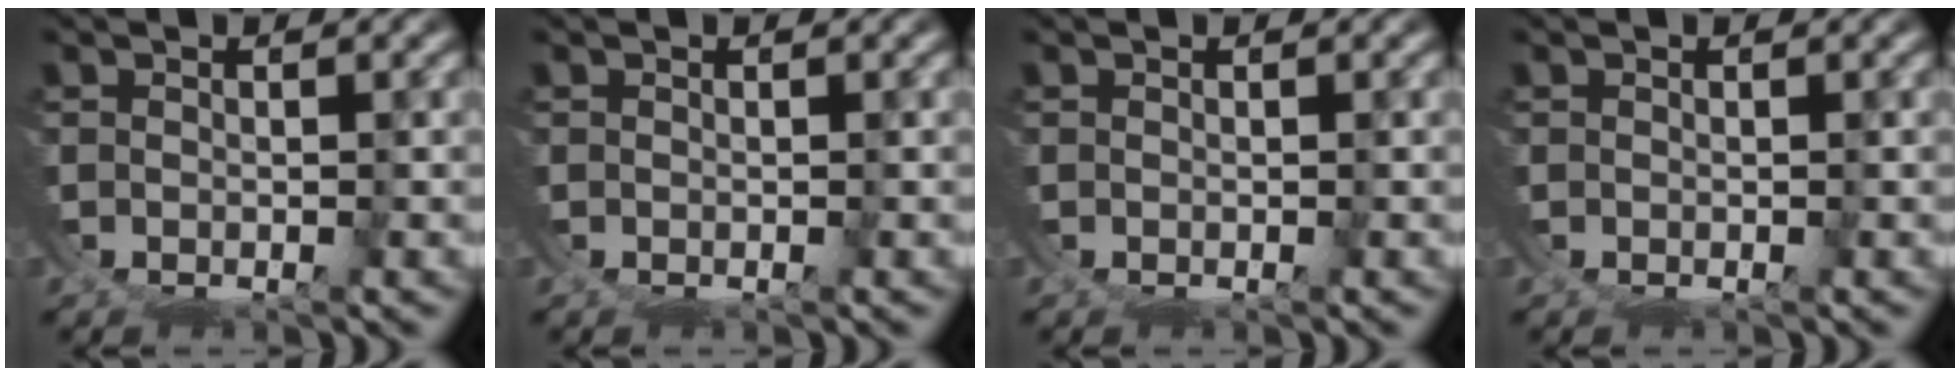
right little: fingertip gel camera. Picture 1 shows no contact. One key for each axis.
{"total": 0.0}
{"total": 0.0}
{"total": 0.0}